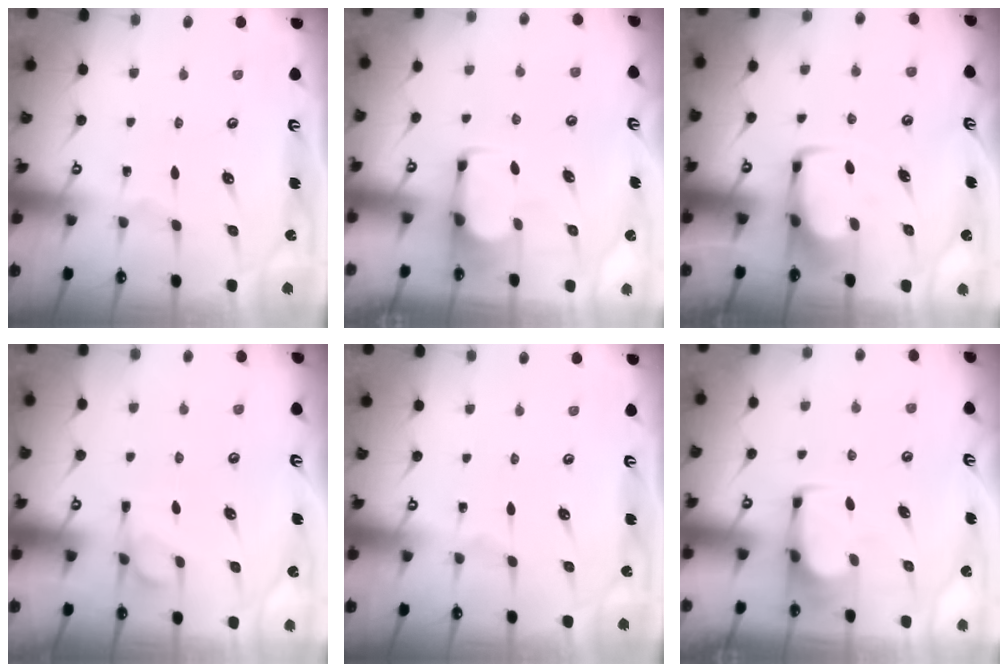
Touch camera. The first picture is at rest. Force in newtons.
{"total": 1.8, "press": 1.6, "slide": 0.7}
{"total": 5.4, "press": 5.4, "slide": 0.4}
{"total": 1.5, "press": 0.9, "slide": 1.2}
{"total": 0.0}
{"total": 3.9, "press": 3.8, "slide": 0.4}